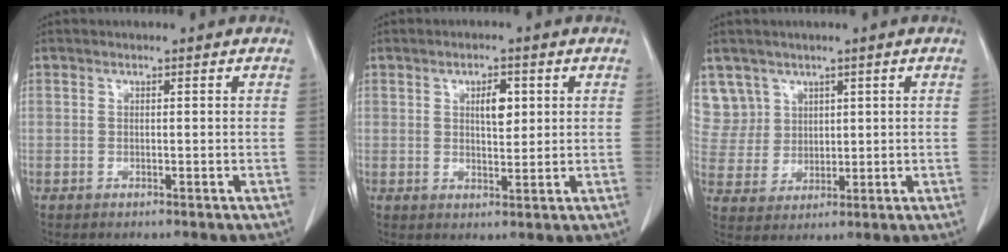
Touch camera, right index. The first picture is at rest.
{"total": 3.8, "force": [1.2, 1.6, 3.2], "torque": [-0.052, 0.001, 0.021]}
{"total": 6.7, "force": [3.9, 5.4, -0.3], "torque": [0.011, 0.010, 0.089]}